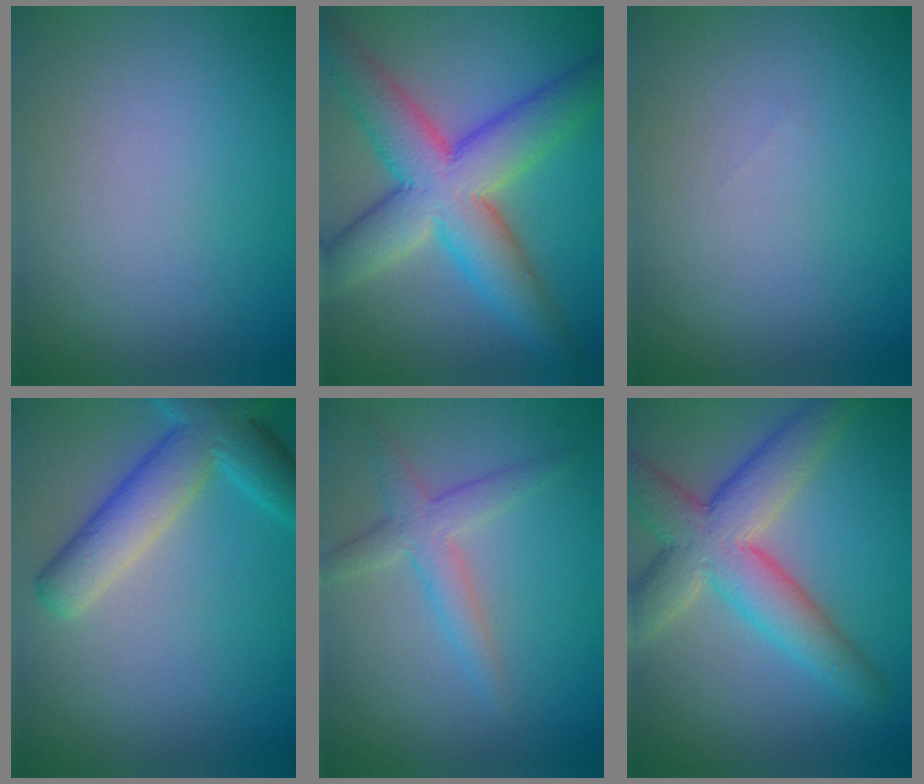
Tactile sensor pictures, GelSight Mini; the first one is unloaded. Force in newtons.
{"total": 10.0, "press": 10.0, "slide": 0.5}
{"total": 0.0}
{"total": 6.2, "press": 6.2, "slide": 0.6}
{"total": 2.9, "press": 2.9, "slide": 0.1}
{"total": 7.9, "press": 7.8, "slide": 0.7}